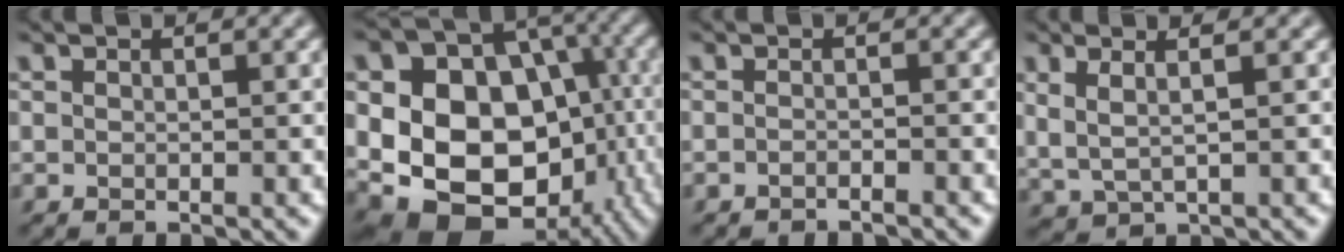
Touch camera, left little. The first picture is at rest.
{"total": 16.1, "force": [-2.4, 12.3, 10.0], "torque": [-0.151, -0.006, -0.028]}
{"total": 0.8, "force": [-0.7, -0.3, 0.1], "torque": [-0.001, 0.004, -0.016]}
{"total": 2.3, "force": [1.0, 0.5, 2.0], "torque": [-0.055, -0.002, 0.022]}